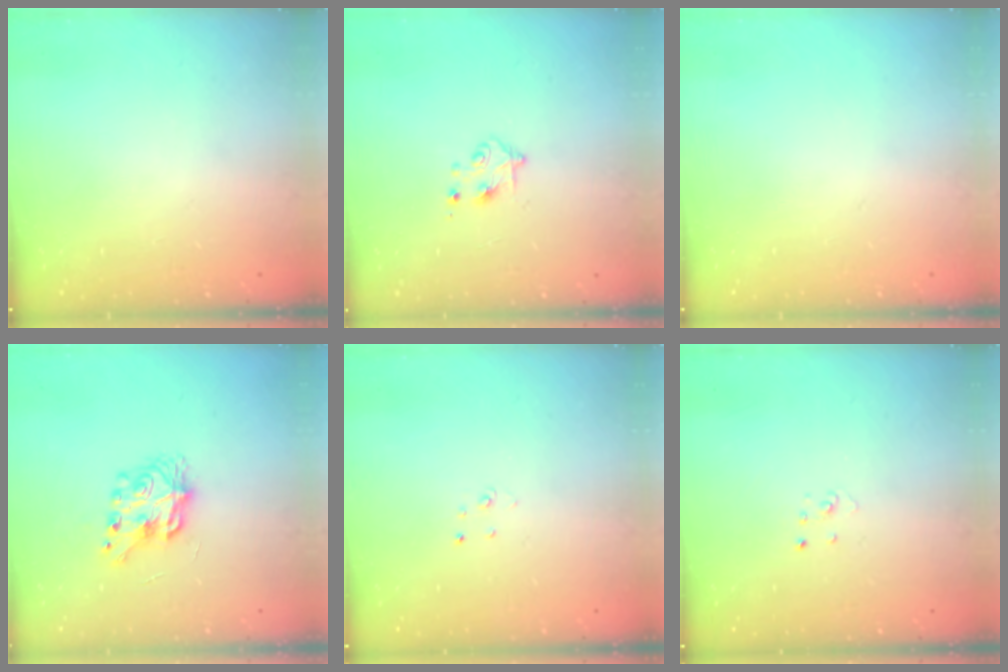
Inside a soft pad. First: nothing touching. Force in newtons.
{"total": 4.9, "press": 4.8, "slide": 0.7}
{"total": 0.0}
{"total": 7.8, "press": 7.8, "slide": 0.5}
{"total": 2.0, "press": 2.0, "slide": 0.2}
{"total": 2.1, "press": 2.1, "slide": 0.1}